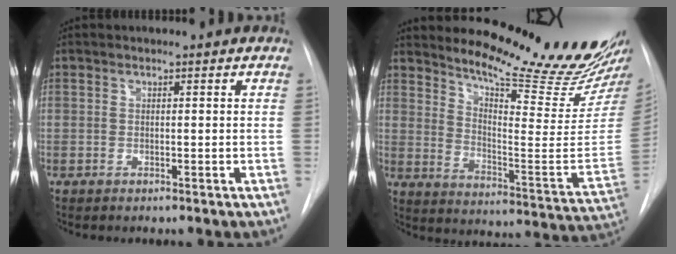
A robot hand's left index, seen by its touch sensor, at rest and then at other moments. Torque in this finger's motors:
{"motor_torque": [0.94, -1.20, 0.09, 0.00]}